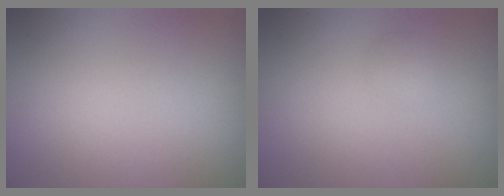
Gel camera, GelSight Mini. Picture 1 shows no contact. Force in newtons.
{"total": 0.8, "press": 0.8, "slide": 0.0}